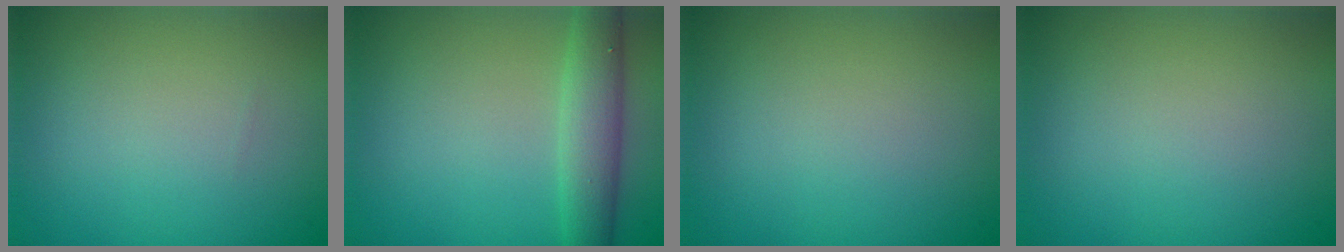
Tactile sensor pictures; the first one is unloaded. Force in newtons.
{"total": 4.0, "press": 4.0, "slide": 0.2}
{"total": 0.0}
{"total": 0.0}